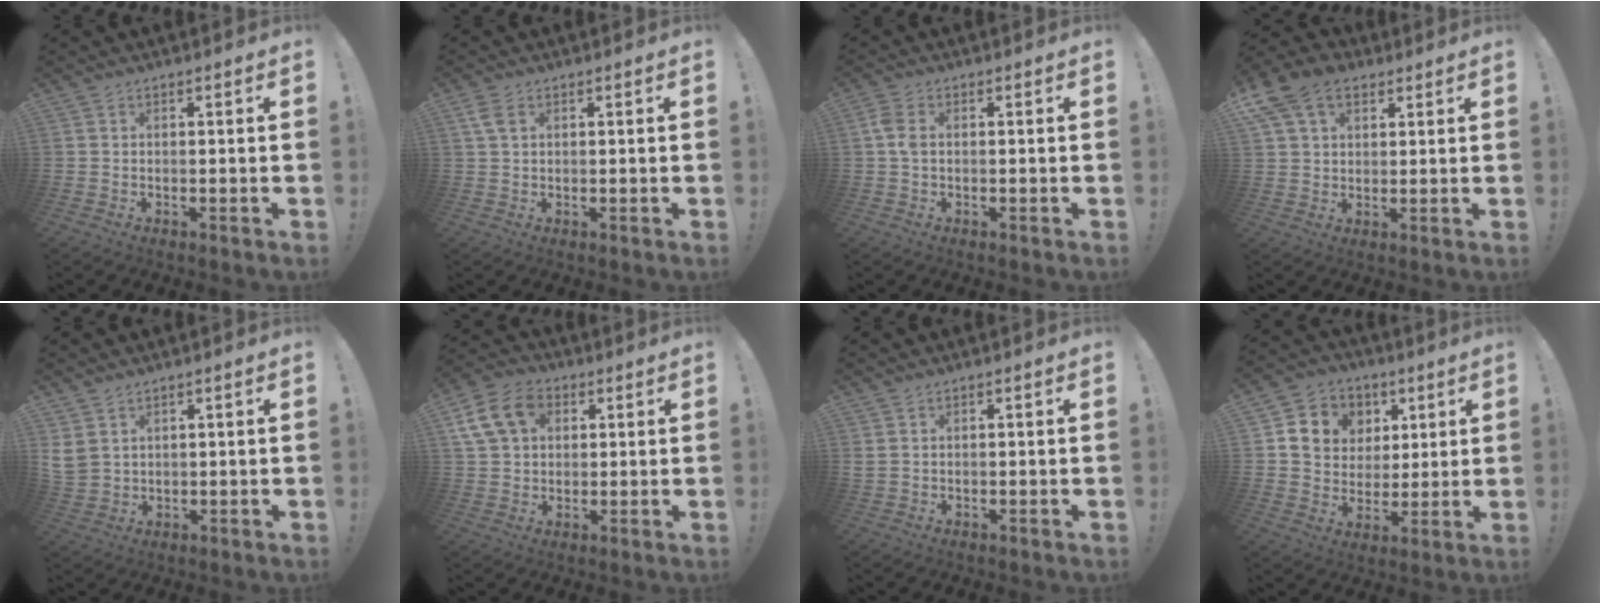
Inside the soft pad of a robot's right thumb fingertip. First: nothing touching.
{"total": 3.7, "force": [1.6, 2.1, 2.7], "torque": [-0.046, 0.000, 0.029]}
{"total": 4.2, "force": [0.5, 2.5, 3.4], "torque": [-0.069, 0.008, 0.008]}
{"total": 11.9, "force": [5.9, 8.2, 6.3], "torque": [-0.107, -0.017, 0.118]}
{"total": 5.3, "force": [3.0, 3.6, 2.3], "torque": [-0.053, -0.011, 0.064]}
{"total": 14.1, "force": [4.9, 10.8, 7.6], "torque": [-0.124, -0.010, 0.101]}
{"total": 1.6, "force": [0.8, 0.9, 1.0], "torque": [-0.024, 0.003, 0.018]}
{"total": 10.1, "force": [3.8, 9.0, 2.6], "torque": [-0.047, -0.017, 0.083]}